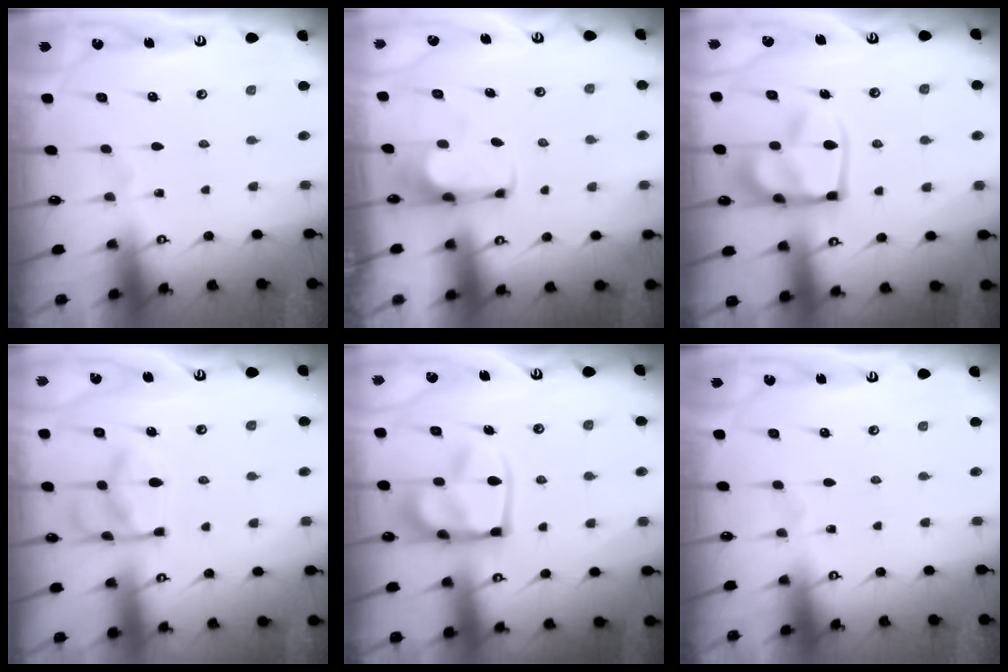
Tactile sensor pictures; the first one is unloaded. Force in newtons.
{"total": 3.6, "press": 3.5, "slide": 0.7}
{"total": 14.9, "press": 14.8, "slide": 1.8}
{"total": 11.1, "press": 11.1, "slide": 0.1}
{"total": 14.9, "press": 14.8, "slide": 1.8}
{"total": 0.0}